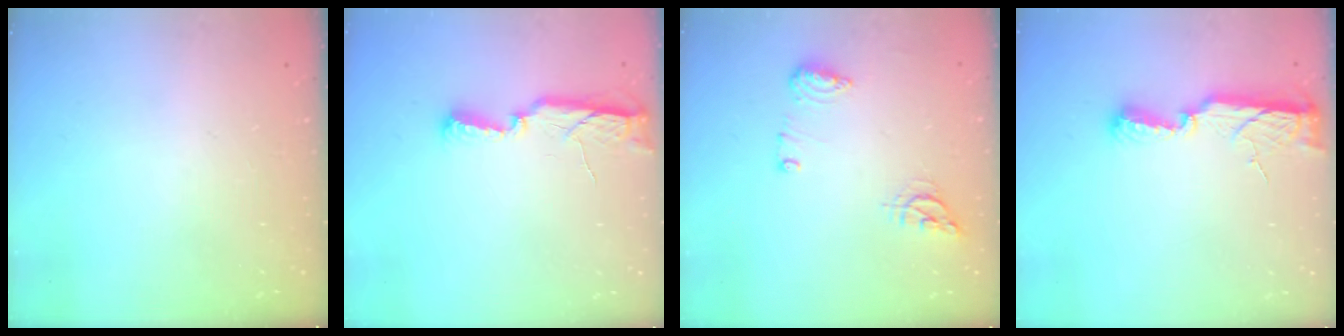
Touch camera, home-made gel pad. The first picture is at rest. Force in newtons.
{"total": 9.5, "press": 8.0, "slide": 5.2}
{"total": 11.7, "press": 10.0, "slide": 6.1}
{"total": 8.1, "press": 8.1, "slide": 0.7}